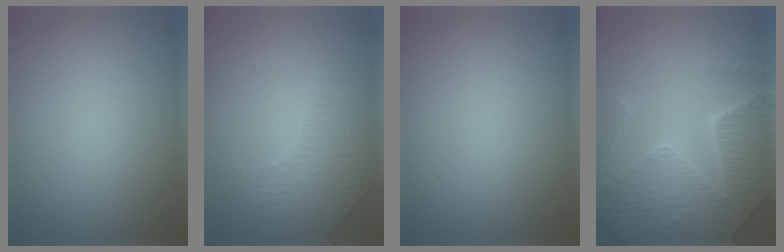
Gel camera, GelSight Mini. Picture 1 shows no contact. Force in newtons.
{"total": 4.4, "press": 3.1, "slide": 3.2}
{"total": 0.0}
{"total": 7.4, "press": 7.2, "slide": 2.0}